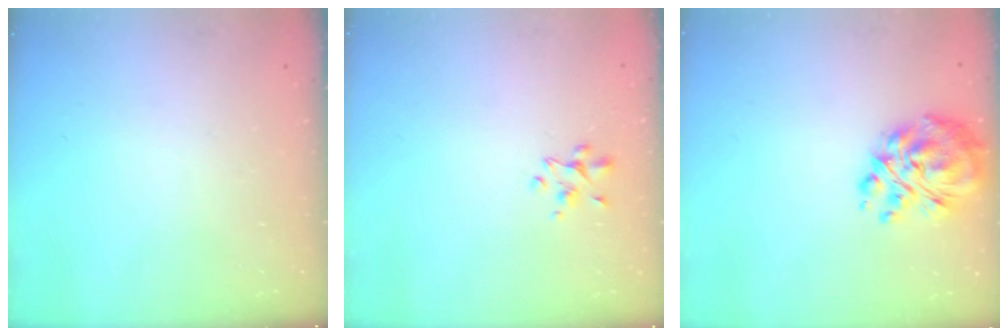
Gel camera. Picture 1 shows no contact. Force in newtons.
{"total": 3.2, "press": 3.1, "slide": 1.0}
{"total": 13.0, "press": 12.2, "slide": 4.3}